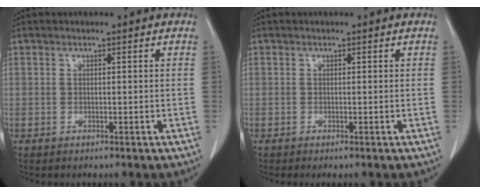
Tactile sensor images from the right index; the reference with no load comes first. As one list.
[{"total": 0.0}]